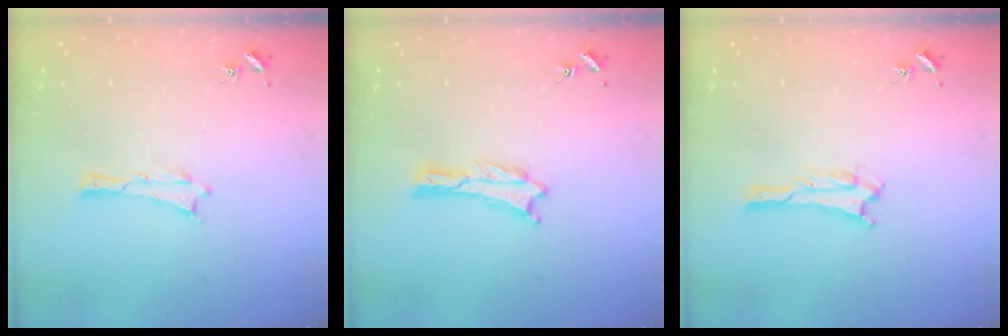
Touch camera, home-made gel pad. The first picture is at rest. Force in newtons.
{"total": 0.0}
{"total": 0.6, "press": 0.6, "slide": 0.1}